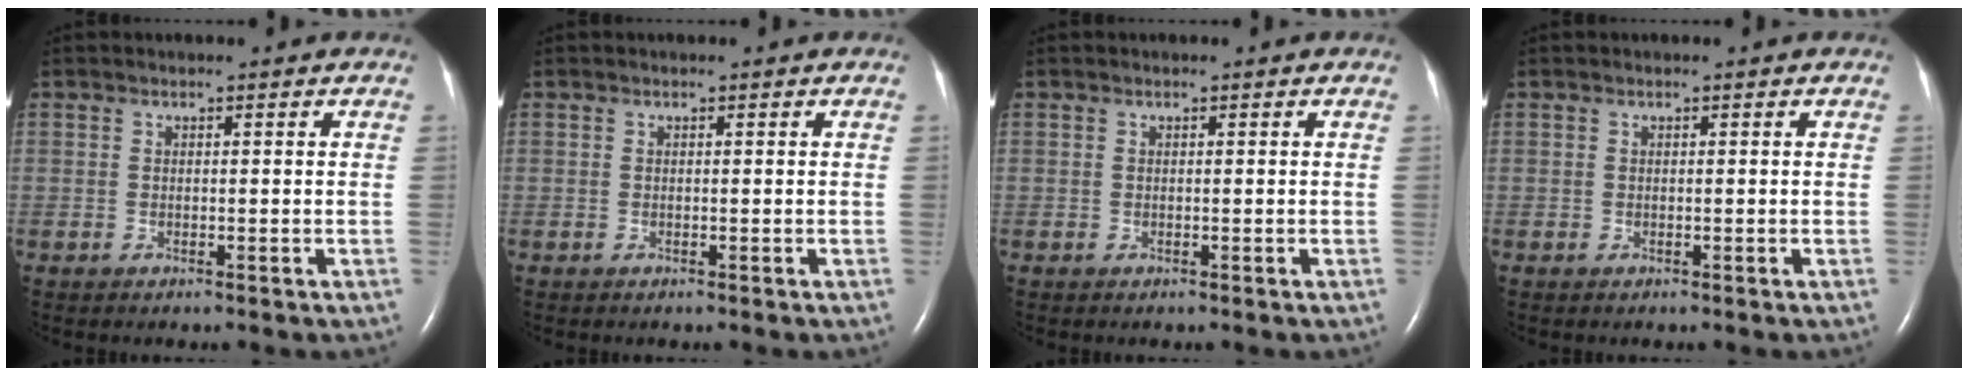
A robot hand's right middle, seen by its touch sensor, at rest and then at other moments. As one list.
[{"total": 0.0}, {"total": 0.0}, {"total": 0.0}]